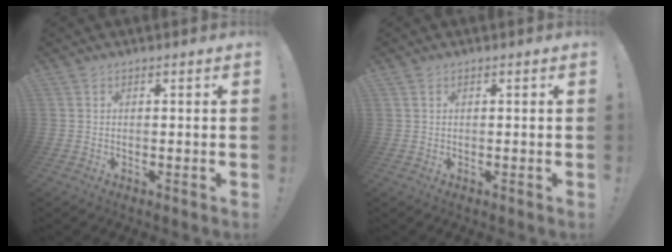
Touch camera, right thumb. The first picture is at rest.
{"total": 0.7, "force": [0.4, 0.5, 0.2], "torque": [-0.013, 0.005, 0.011]}